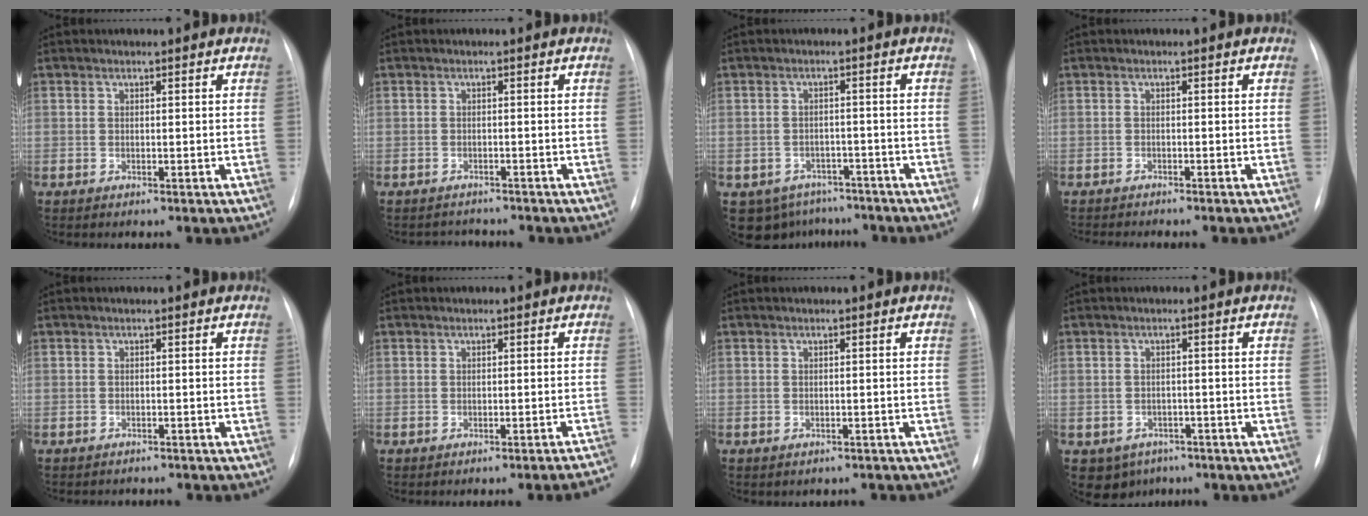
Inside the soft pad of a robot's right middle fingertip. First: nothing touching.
{"total": 2.8, "force": [-2.7, 0.8, -0.4], "torque": [0.007, -0.003, -0.038]}
{"total": 8.2, "force": [-6.0, 5.4, 1.2], "torque": [-0.016, 0.014, -0.074]}
{"total": 6.4, "force": [-5.7, 0.9, 2.6], "torque": [-0.027, -0.003, -0.074]}
{"total": 4.6, "force": [-4.1, 1.9, 0.6], "torque": [-0.003, 0.003, -0.048]}
{"total": 5.8, "force": [-5.5, -0.9, 1.3], "torque": [0.001, -0.002, -0.057]}
{"total": 3.0, "force": [-2.6, 1.5, 0.4], "torque": [-0.005, 0.010, -0.030]}
{"total": 5.2, "force": [-3.2, 3.9, 0.9], "torque": [-0.013, 0.010, -0.037]}